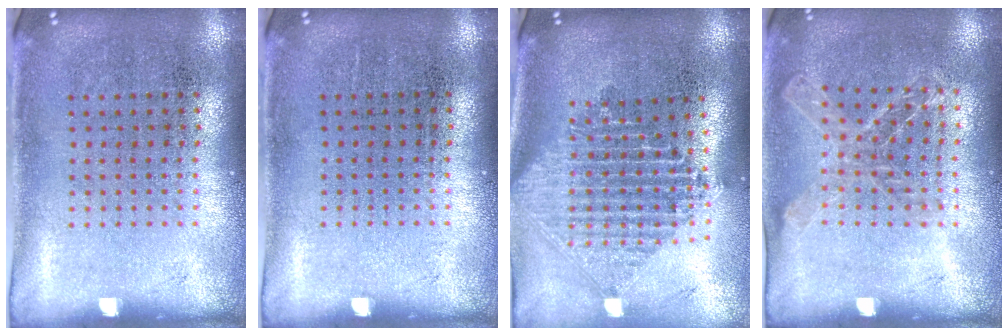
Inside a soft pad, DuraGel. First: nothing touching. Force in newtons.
{"total": 0.0}
{"total": 2.4, "press": 1.9, "slide": 1.5}
{"total": 1.1, "press": 1.1, "slide": 0.1}